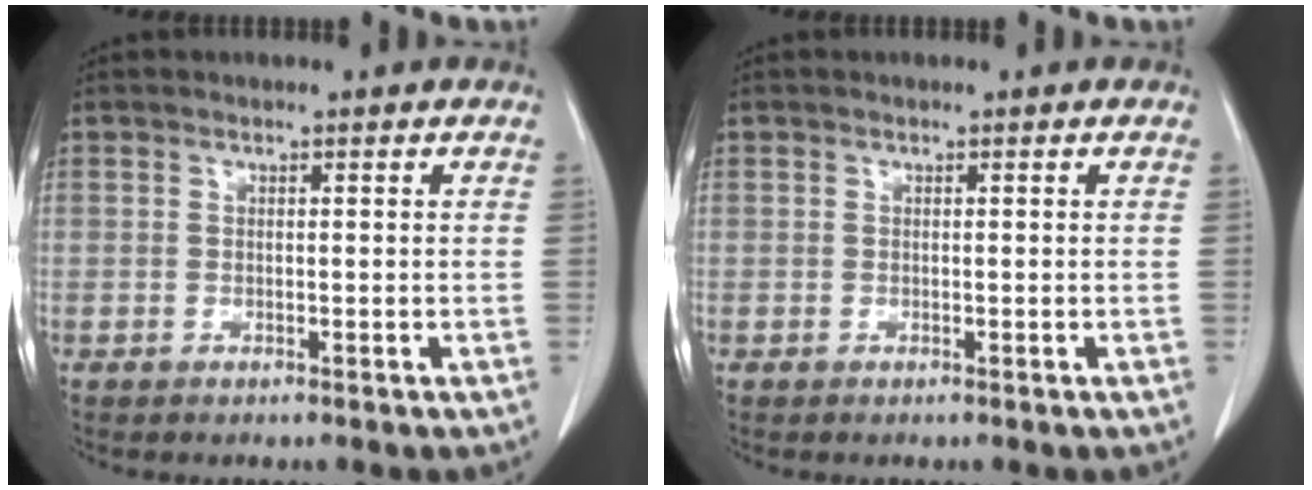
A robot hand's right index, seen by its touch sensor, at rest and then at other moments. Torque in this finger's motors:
{"motor_torque": [0.00, 0.00, -0.02, 0.00]}